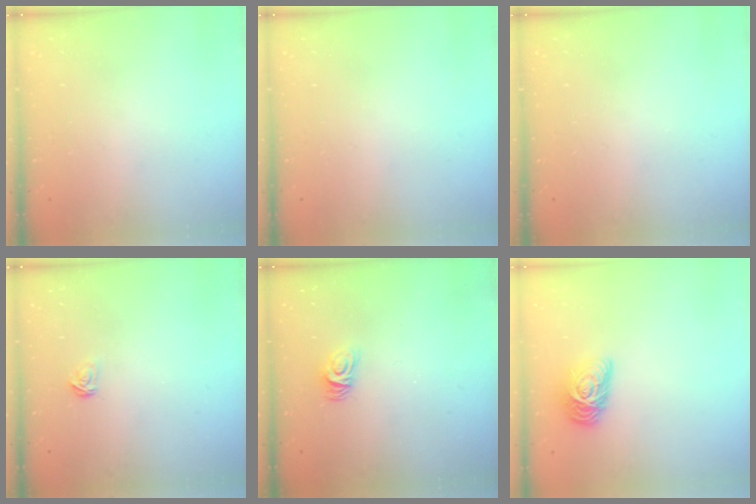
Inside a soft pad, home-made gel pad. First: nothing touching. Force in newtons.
{"total": 0.0}
{"total": 0.0}
{"total": 3.0, "press": 3.0, "slide": 0.2}
{"total": 4.4, "press": 4.4, "slide": 0.2}
{"total": 10.8, "press": 10.8, "slide": 0.6}